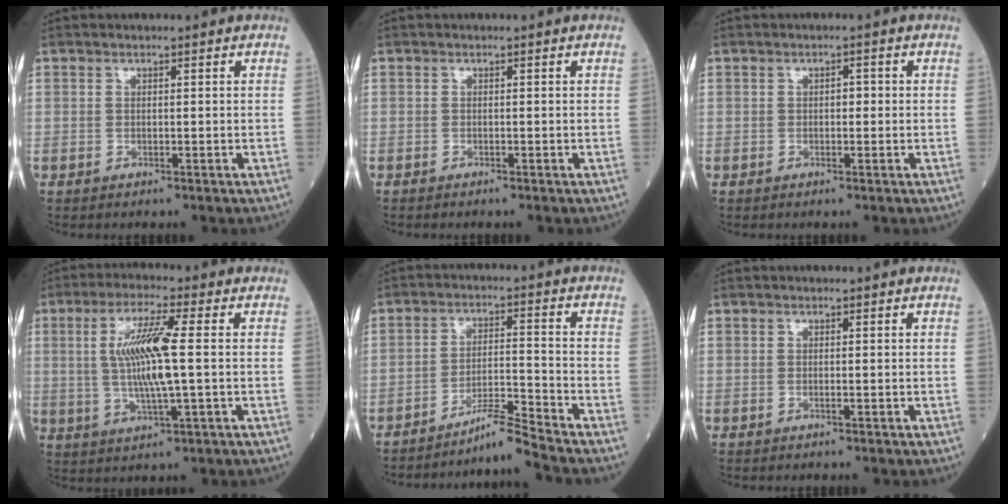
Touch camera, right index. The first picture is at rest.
{"total": 0.6, "force": [-0.5, 0.0, 0.3], "torque": [-0.005, -0.001, -0.011]}
{"total": 1.3, "force": [-0.1, 0.7, 1.1], "torque": [-0.011, 0.004, -0.003]}
{"total": 9.6, "force": [0.8, 0.6, 9.6], "torque": [-0.194, 0.001, 0.015]}
{"total": 6.2, "force": [-5.6, -2.4, 1.2], "torque": [-0.027, -0.007, -0.100]}
{"total": 0.0}